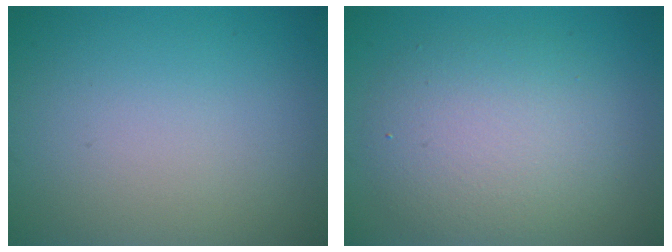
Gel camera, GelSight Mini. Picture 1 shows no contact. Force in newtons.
{"total": 5.5, "press": 5.5, "slide": 0.6}